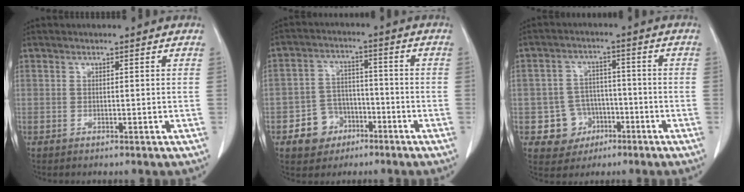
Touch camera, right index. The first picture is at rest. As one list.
[{"total": 7.0, "force": [-3.4, 5.9, 1.8], "torque": [-0.032, 0.017, -0.047]}, {"total": 6.8, "force": [-2.6, 6.2, 1.0], "torque": [-0.010, 0.015, -0.031]}]